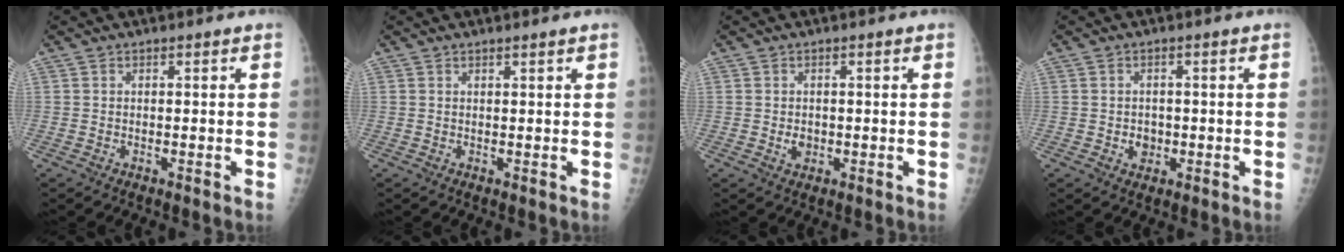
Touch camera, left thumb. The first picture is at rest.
{"total": 0.8, "force": [0.6, 0.0, 0.5], "torque": [-0.008, -0.003, 0.010]}
{"total": 2.3, "force": [-0.3, 1.8, 1.3], "torque": [-0.011, 0.002, -0.002]}
{"total": 2.8, "force": [-0.6, 2.4, 1.3], "torque": [-0.004, 0.005, -0.006]}